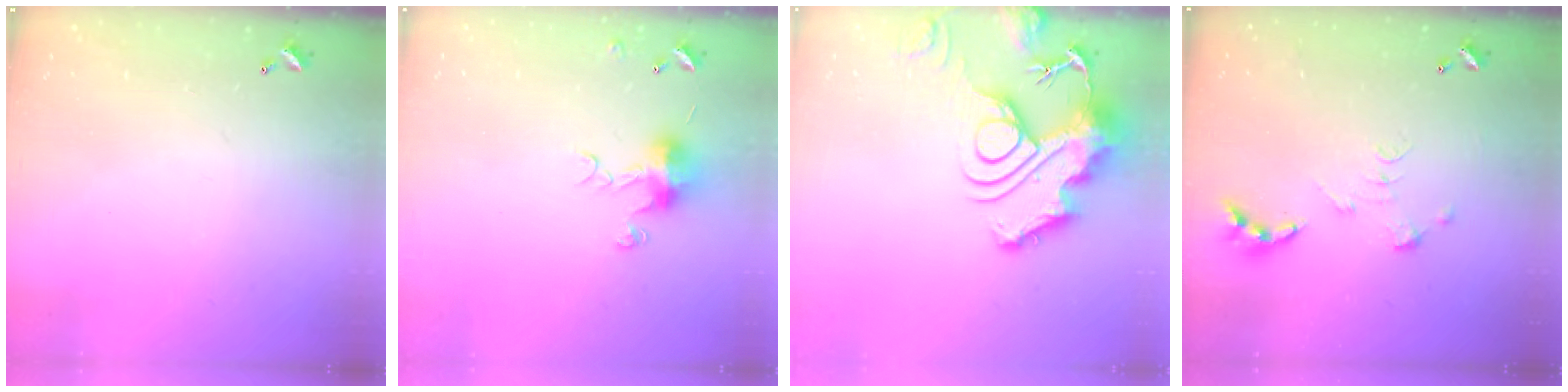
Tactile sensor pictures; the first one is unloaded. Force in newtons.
{"total": 7.4, "press": 7.4, "slide": 1.0}
{"total": 17.0, "press": 16.9, "slide": 1.8}
{"total": 0.0}